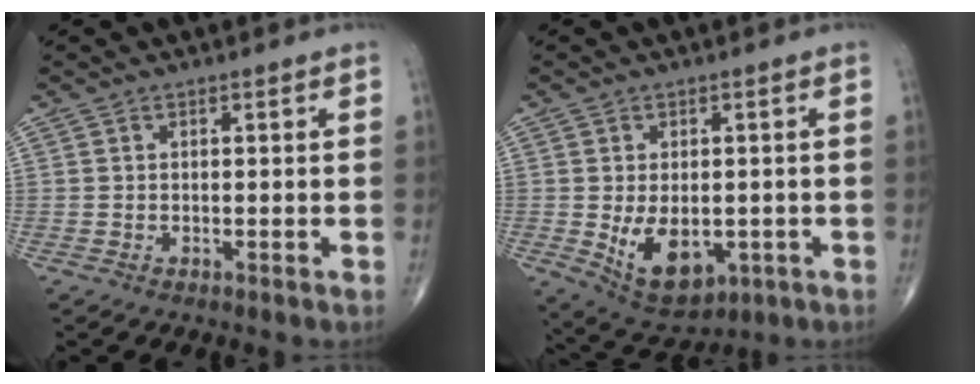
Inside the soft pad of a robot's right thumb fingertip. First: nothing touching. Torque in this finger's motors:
{"motor_torque": [-0.64, 0.98, 0.17, -0.14, 0.28]}